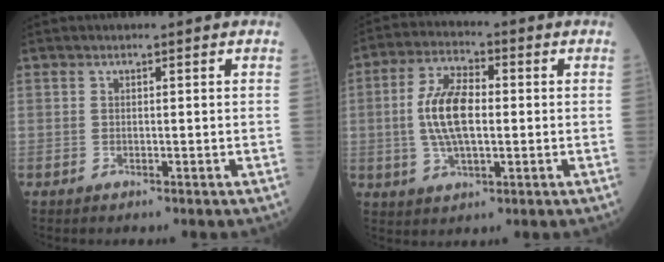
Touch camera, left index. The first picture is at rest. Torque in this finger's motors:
{"motor_torque": [0.29, 0.10, 0.36, 0.09]}